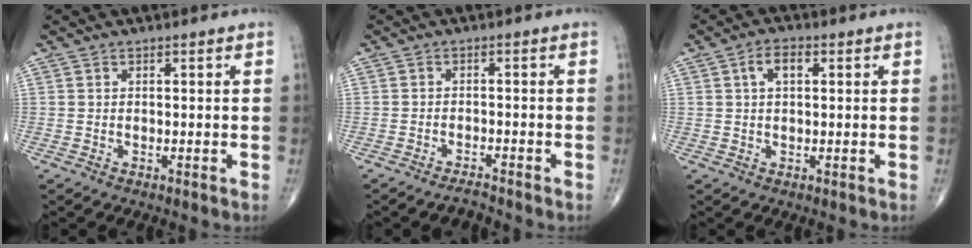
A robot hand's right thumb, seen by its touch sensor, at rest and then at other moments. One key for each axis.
{"total": 1.8, "fx": -1.8, "fy": 0.2, "fz": 0.3, "tx": -0.008, "ty": 0.007, "tz": -0.032}
{"total": 4.0, "fx": 1.2, "fy": 2.0, "fz": 3.2, "tx": -0.058, "ty": 0.010, "tz": 0.021}